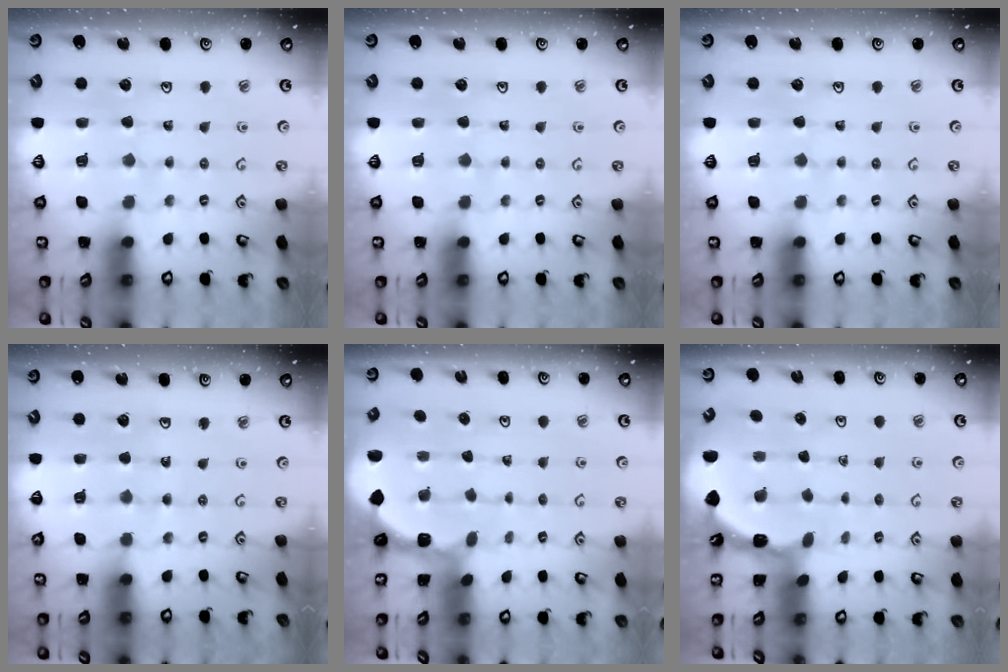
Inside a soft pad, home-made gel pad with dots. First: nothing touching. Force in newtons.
{"total": 0.0}
{"total": 0.0}
{"total": 3.7, "press": 2.8, "slide": 2.3}
{"total": 1.1, "press": 1.1, "slide": 0.1}
{"total": 1.6, "press": 1.6, "slide": 0.1}